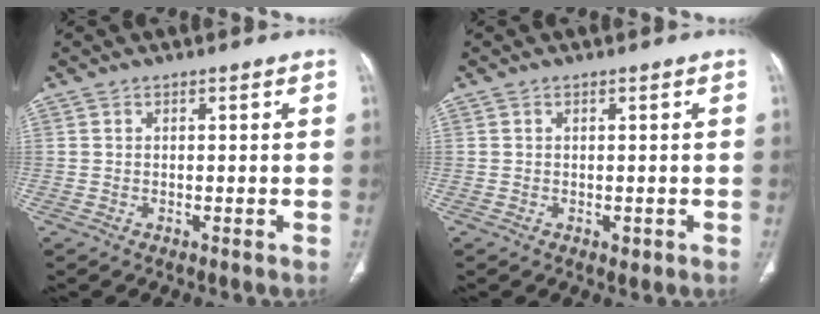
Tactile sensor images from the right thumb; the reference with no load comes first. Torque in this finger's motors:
{"motor_torque": [0.38, 0.48, -0.24, -0.08, 0.08]}